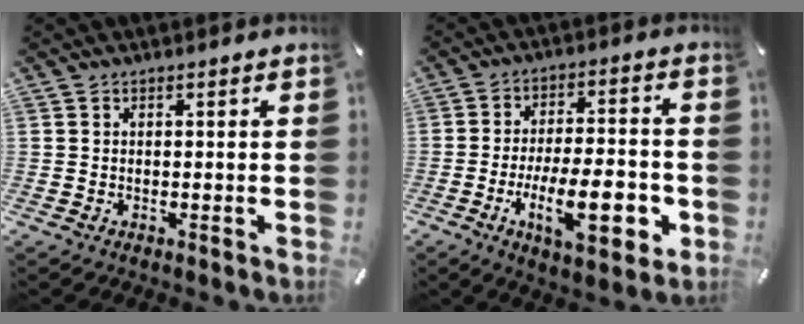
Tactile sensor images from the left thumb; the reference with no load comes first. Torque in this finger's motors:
{"motor_torque": [-0.26, 1.50, 1.39, 1.12, 0.18]}